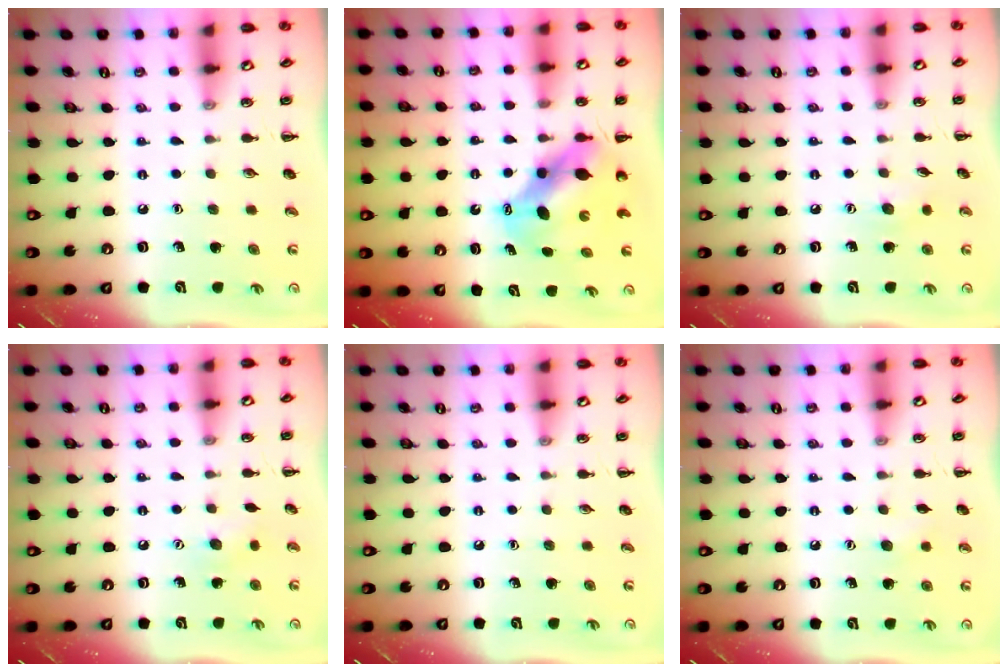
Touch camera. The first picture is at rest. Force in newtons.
{"total": 6.9, "press": 6.7, "slide": 1.3}
{"total": 5.5, "press": 5.4, "slide": 1.3}
{"total": 5.9, "press": 5.7, "slide": 1.4}
{"total": 0.0}
{"total": 4.5, "press": 4.4, "slide": 0.9}